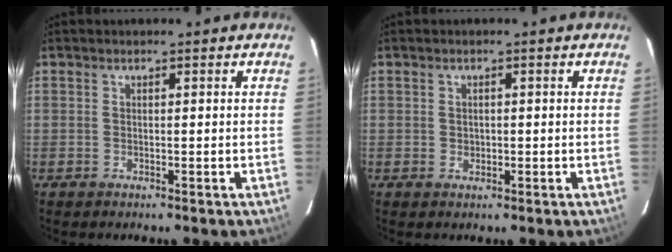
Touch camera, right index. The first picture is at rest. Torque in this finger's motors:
{"motor_torque": [-0.08, 0.01, -0.06, 0.00]}